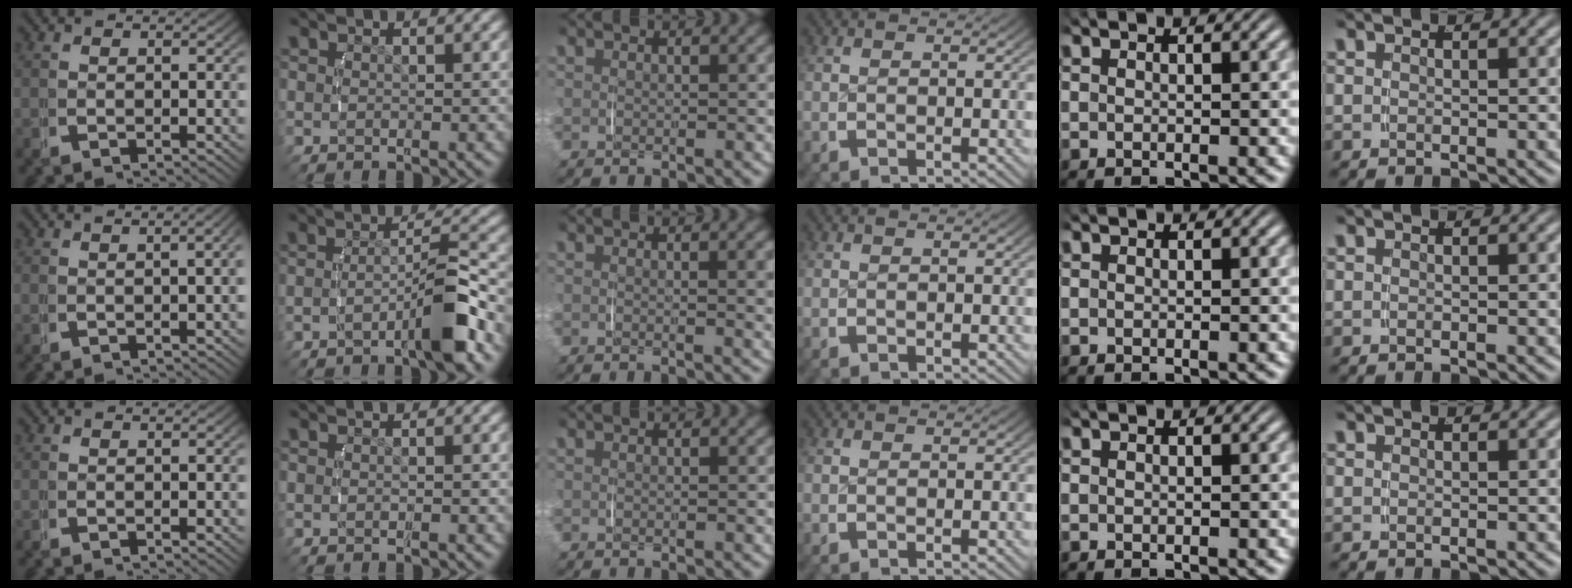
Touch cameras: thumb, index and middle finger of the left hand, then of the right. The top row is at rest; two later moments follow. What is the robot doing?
{"motion": "lift_and_place", "object": "jewelry box"}